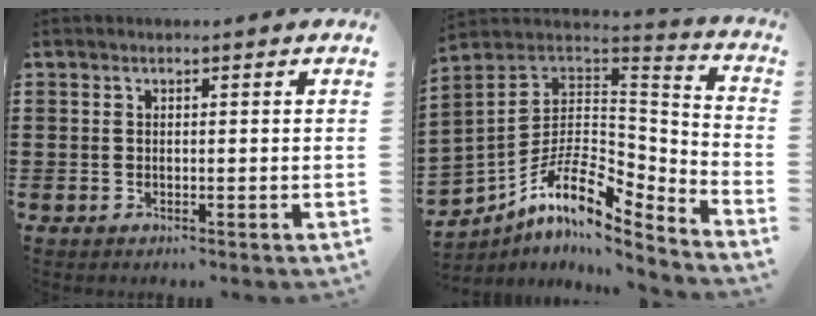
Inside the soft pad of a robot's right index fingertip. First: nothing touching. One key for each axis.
{"total": 9.4, "fx": -4.9, "fy": 4.4, "fz": 6.7, "tx": -0.134, "ty": -0.015, "tz": -0.096}